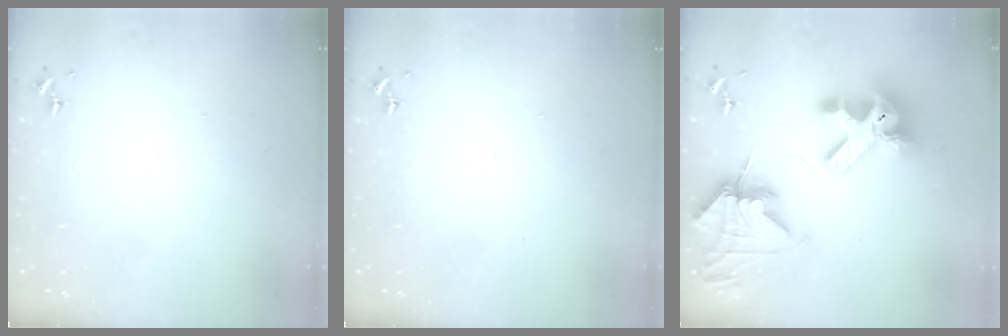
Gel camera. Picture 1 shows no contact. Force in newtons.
{"total": 0.0}
{"total": 17.7, "press": 17.6, "slide": 2.0}